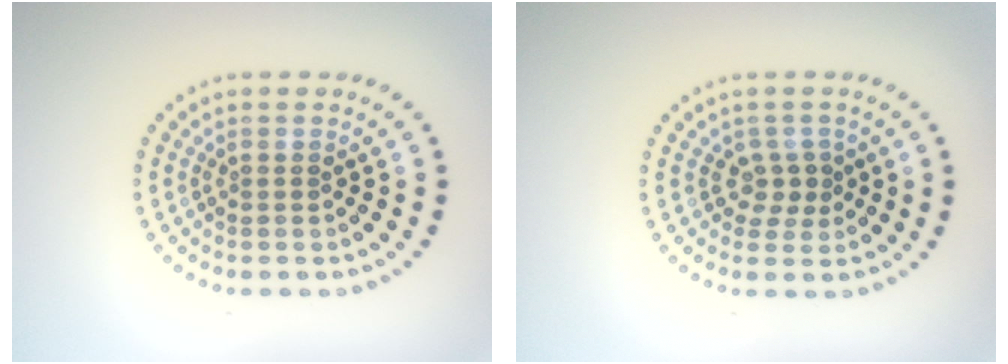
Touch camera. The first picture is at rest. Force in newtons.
{"total": 1.9, "press": 1.5, "slide": 1.1}